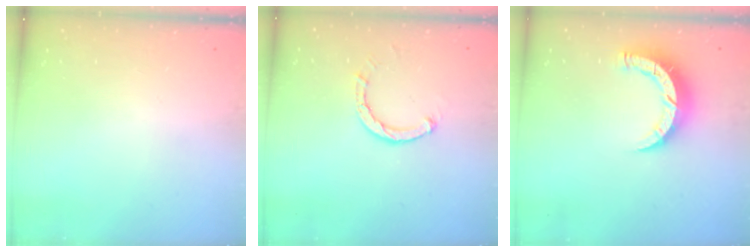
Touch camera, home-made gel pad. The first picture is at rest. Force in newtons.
{"total": 2.6, "press": 2.6, "slide": 0.1}
{"total": 7.9, "press": 7.9, "slide": 0.5}